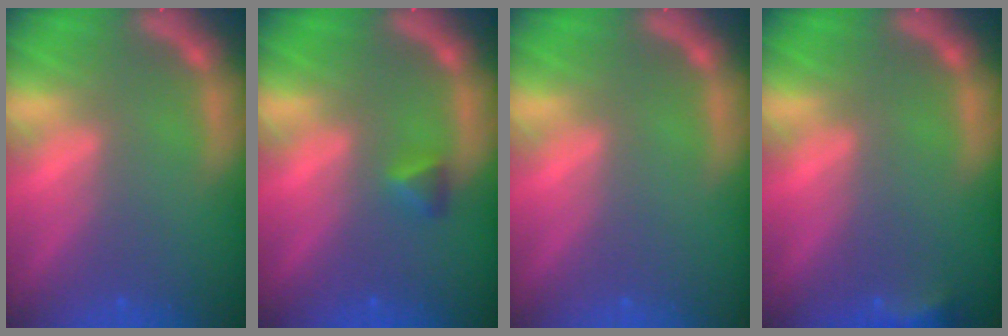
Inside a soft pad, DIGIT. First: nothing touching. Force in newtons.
{"total": 1.4}
{"total": 0.0}
{"total": 2.4}